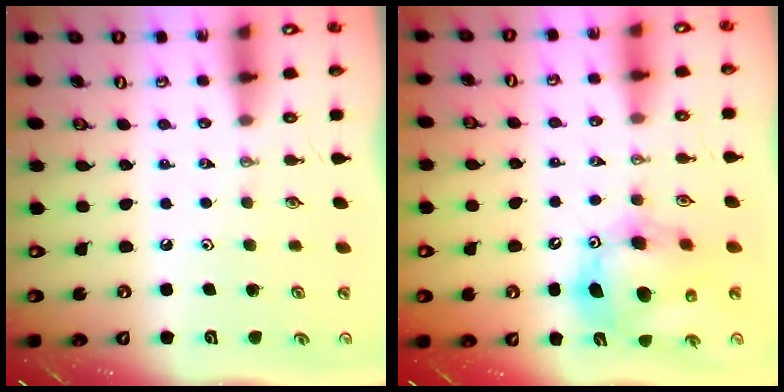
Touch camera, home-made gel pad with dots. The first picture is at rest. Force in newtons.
{"total": 14.5, "press": 14.3, "slide": 2.5}